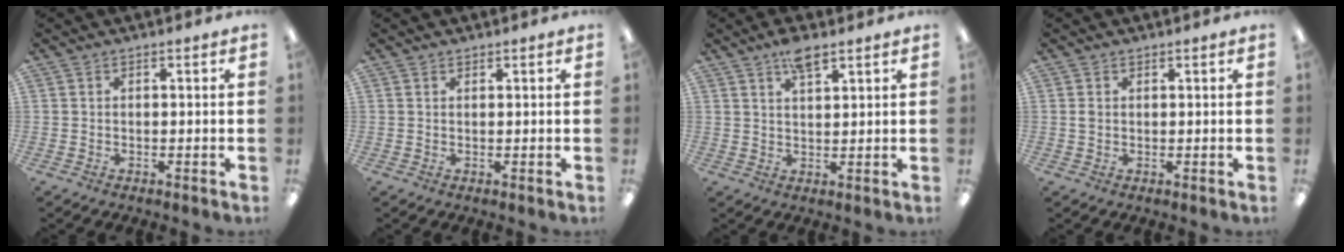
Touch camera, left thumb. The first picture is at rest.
{"total": 0.6, "force": [0.6, 0.2, 0.0], "torque": [0.000, -0.001, 0.012]}
{"total": 5.1, "force": [3.6, 1.6, 3.2], "torque": [-0.063, -0.006, 0.063]}
{"total": 1.2, "force": [0.5, 0.9, 0.6], "torque": [-0.013, 0.003, 0.008]}